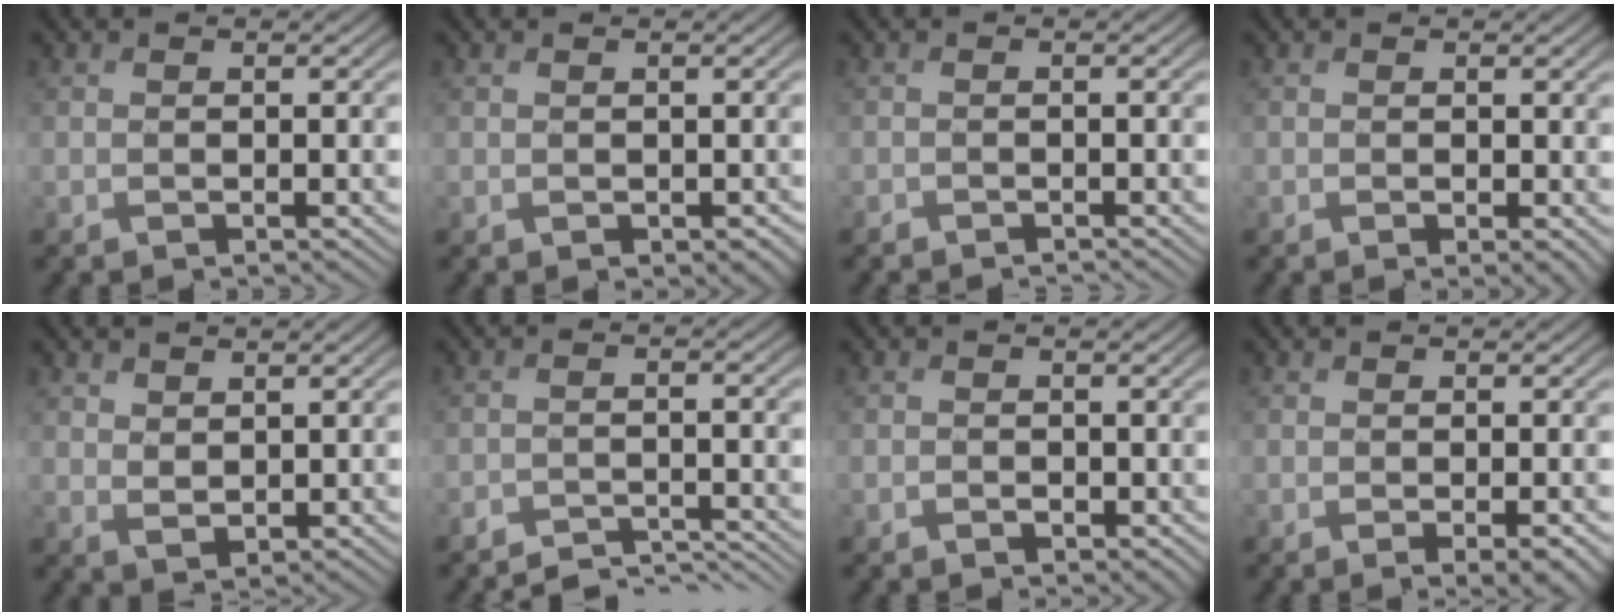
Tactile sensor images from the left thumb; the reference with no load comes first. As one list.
[{"total": 0.8, "force": [0.0, 0.7, 0.5], "torque": [-0.012, -0.004, 0.004]}, {"total": 1.1, "force": [-1.1, 0.1, 0.0], "torque": [0.000, -0.005, -0.023]}, {"total": 1.2, "force": [0.0, 0.7, 1.0], "torque": [-0.016, -0.005, 0.000]}, {"total": 2.7, "force": [1.9, 1.4, 1.2], "torque": [-0.028, -0.005, 0.042]}, {"total": 4.5, "force": [-4.3, 0.6, 1.0], "torque": [-0.020, -0.004, -0.068]}, {"total": 1.1, "force": [-0.2, 0.9, 0.6], "torque": [-0.010, -0.008, -0.004]}, {"total": 1.6, "force": [0.0, 0.2, 1.5], "torque": [-0.025, -0.005, -0.001]}]